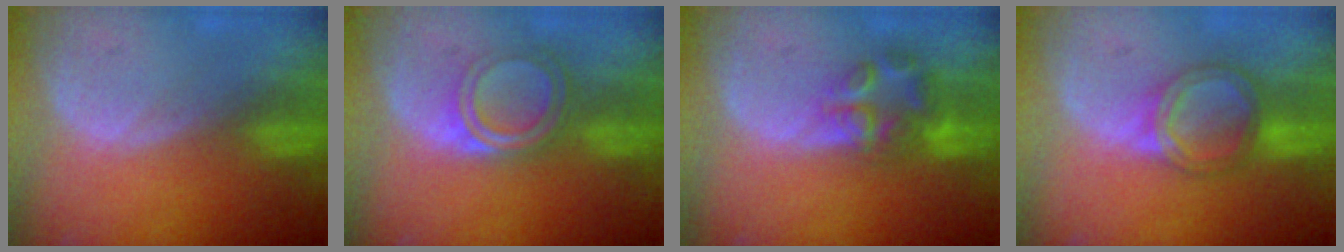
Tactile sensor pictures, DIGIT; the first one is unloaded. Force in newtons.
{"total": 5.3, "press": 5.0, "slide": 1.8}
{"total": 6.9, "press": 5.9, "slide": 3.6}
{"total": 6.1, "press": 5.6, "slide": 2.4}